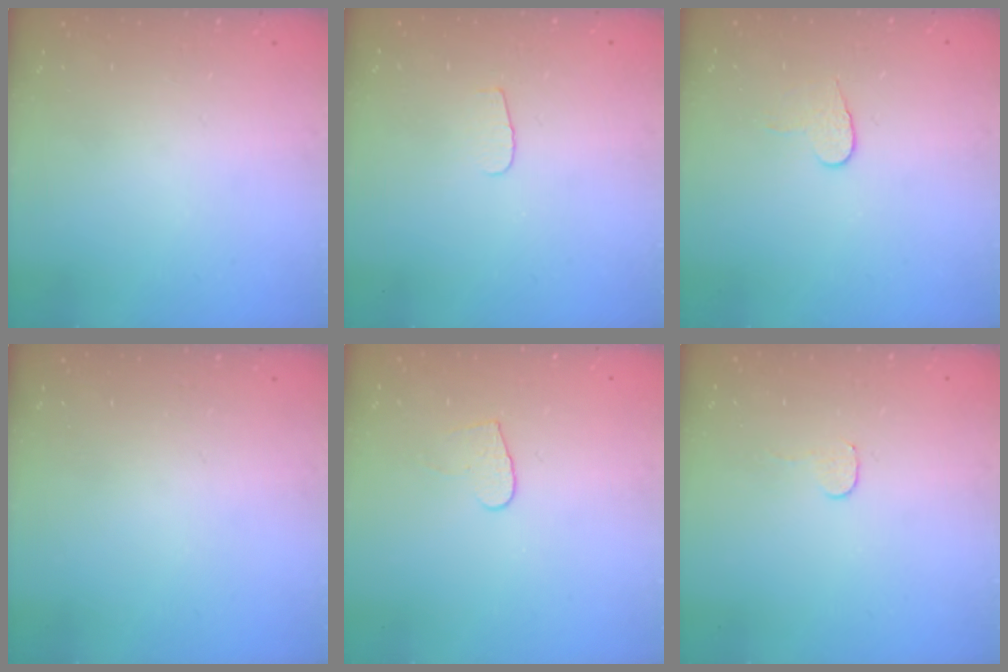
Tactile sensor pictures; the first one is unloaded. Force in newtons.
{"total": 3.5, "press": 3.5, "slide": 0.4}
{"total": 6.0, "press": 6.0, "slide": 0.5}
{"total": 0.0}
{"total": 4.7, "press": 4.7, "slide": 0.4}
{"total": 3.2, "press": 3.1, "slide": 0.3}